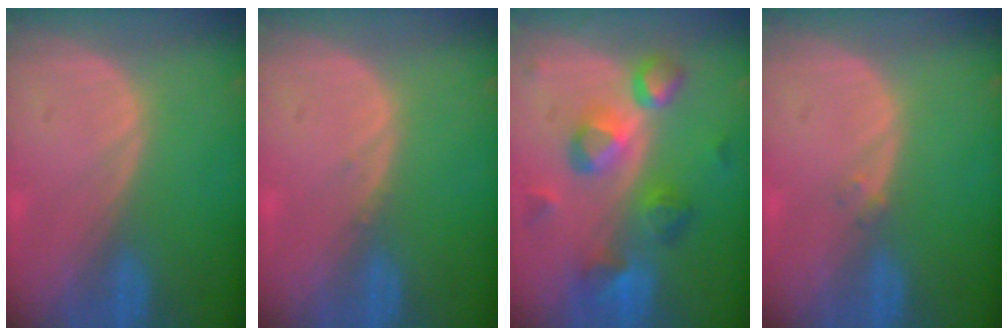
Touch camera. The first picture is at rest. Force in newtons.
{"total": 0.5, "press": 0.5, "slide": 0.2}
{"total": 9.2, "press": 8.4, "slide": 3.8}
{"total": 1.0, "press": 0.9, "slide": 0.4}